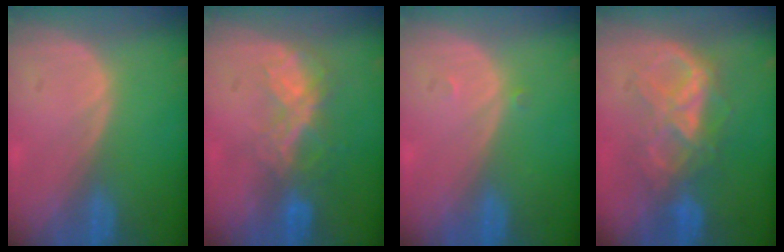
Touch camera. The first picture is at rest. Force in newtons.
{"total": 6.7, "press": 5.8, "slide": 3.3}
{"total": 0.7, "press": 0.5, "slide": 0.5}
{"total": 7.2, "press": 7.2, "slide": 0.3}